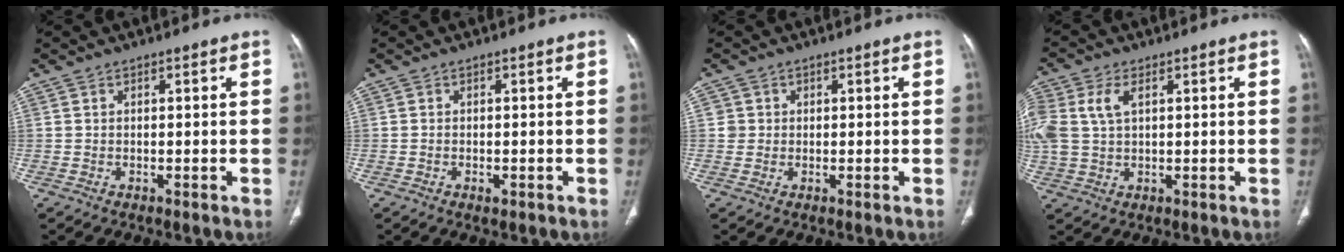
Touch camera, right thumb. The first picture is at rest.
{"total": 1.0, "force": [-0.5, 0.5, 0.7], "torque": [-0.012, 0.001, -0.008]}
{"total": 1.9, "force": [0.3, 1.8, 0.0], "torque": [0.016, 0.005, 0.001]}
{"total": 9.1, "force": [2.5, 5.6, 6.8], "torque": [-0.179, 0.014, 0.053]}